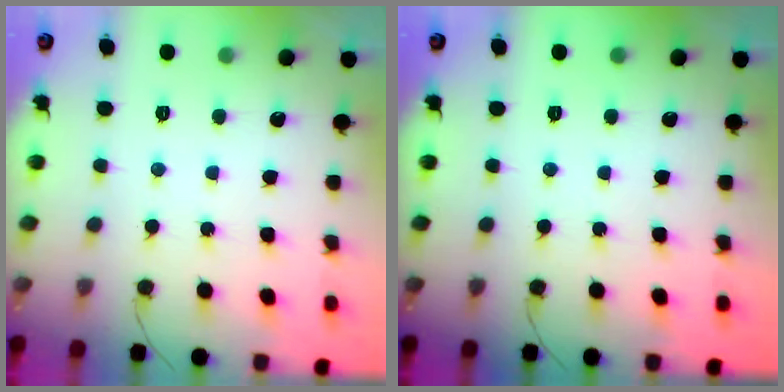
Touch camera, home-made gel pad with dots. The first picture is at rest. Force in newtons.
{"total": 0.0}